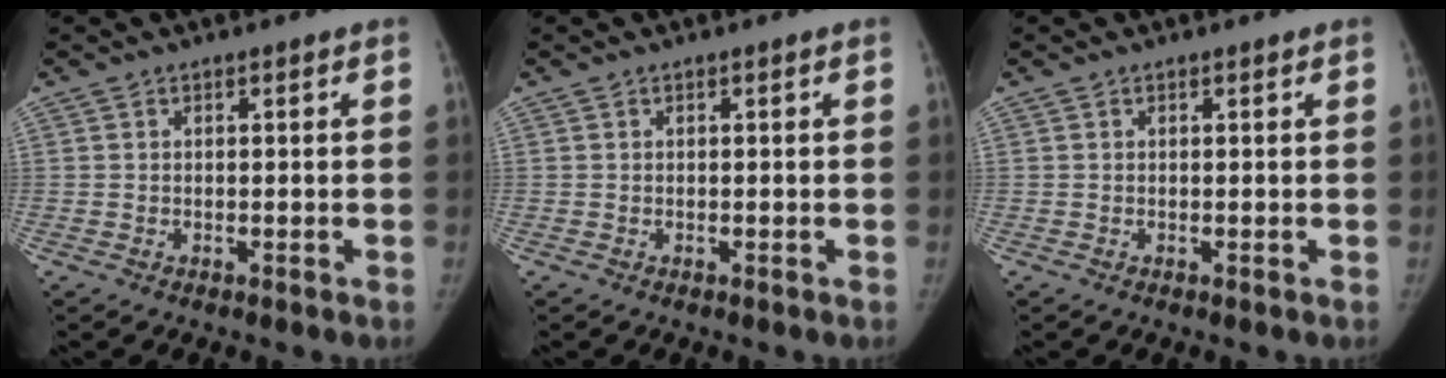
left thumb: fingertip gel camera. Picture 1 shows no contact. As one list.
[{"total": 0.0}, {"total": 0.0}]